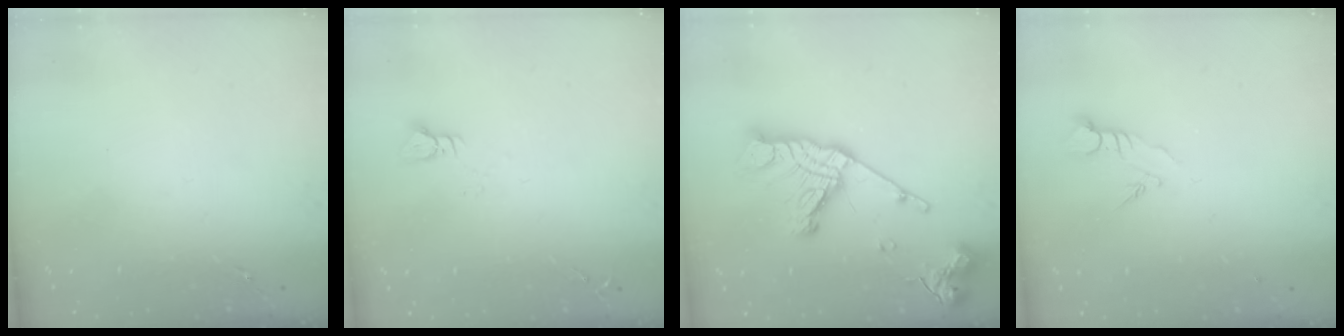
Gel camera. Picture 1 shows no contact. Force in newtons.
{"total": 3.0, "press": 3.0, "slide": 0.3}
{"total": 20.7, "press": 20.6, "slide": 1.9}
{"total": 3.7, "press": 3.6, "slide": 0.4}